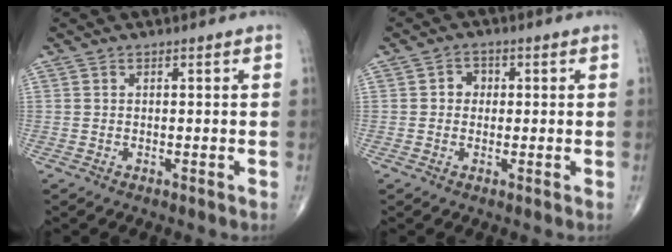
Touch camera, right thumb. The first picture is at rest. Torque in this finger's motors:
{"motor_torque": [-0.03, -0.09, 0.27, 0.11, 0.00]}